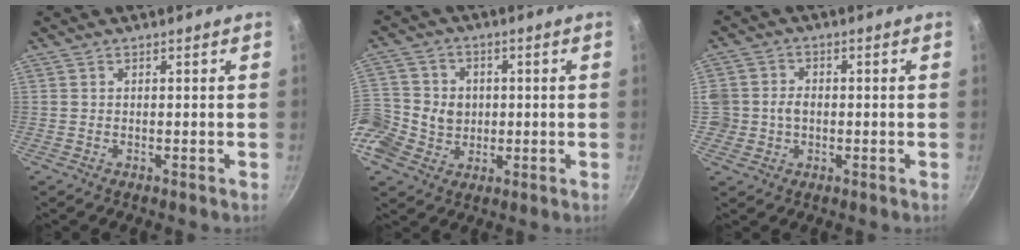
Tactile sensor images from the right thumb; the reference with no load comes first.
{"total": 14.8, "force": [-1.4, 13.6, 5.9], "torque": [-0.128, 0.027, -0.032]}
{"total": 5.3, "force": [-0.7, 4.7, 2.3], "torque": [-0.025, 0.014, -0.016]}